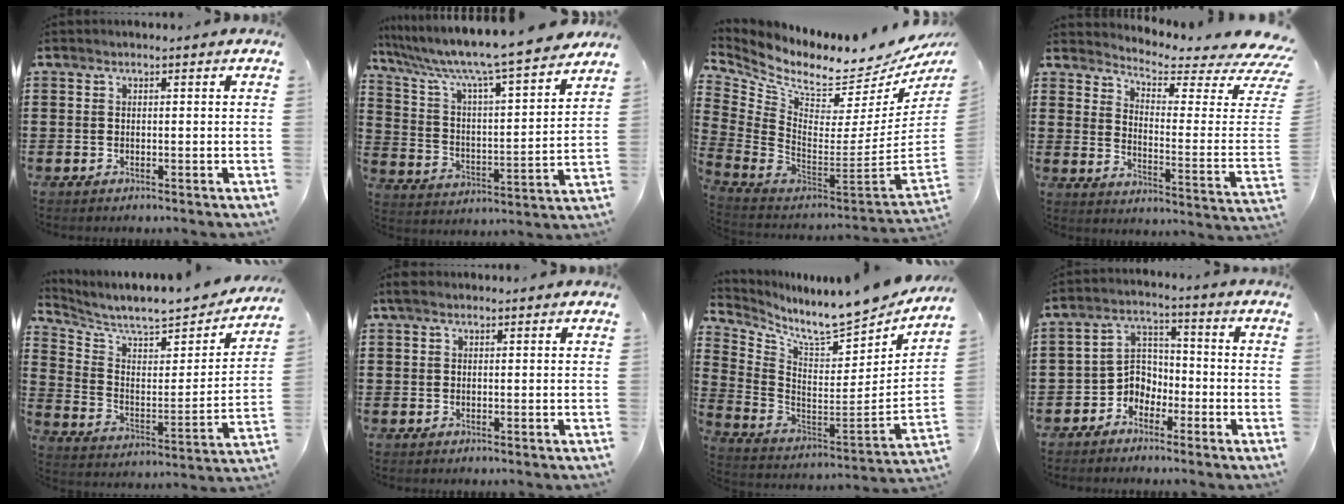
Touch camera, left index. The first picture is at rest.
{"total": 8.4, "force": [7.3, -0.3, 4.1], "torque": [-0.111, -0.063, 0.116]}
{"total": 5.9, "force": [4.9, 1.4, 2.9], "torque": [-0.085, -0.070, 0.079]}
{"total": 3.9, "force": [3.4, 0.1, 1.9], "torque": [-0.053, -0.045, 0.050]}
{"total": 6.4, "force": [5.9, 0.8, 2.4], "torque": [-0.078, -0.049, 0.097]}
{"total": 0.9, "force": [0.4, 0.5, 0.6], "torque": [-0.013, 0.005, 0.007]}
{"total": 7.6, "force": [7.0, -0.1, 3.0], "torque": [-0.077, -0.080, 0.113]}
{"total": 4.8, "force": [-3.1, 3.5, 1.1], "torque": [-0.037, 0.006, -0.069]}